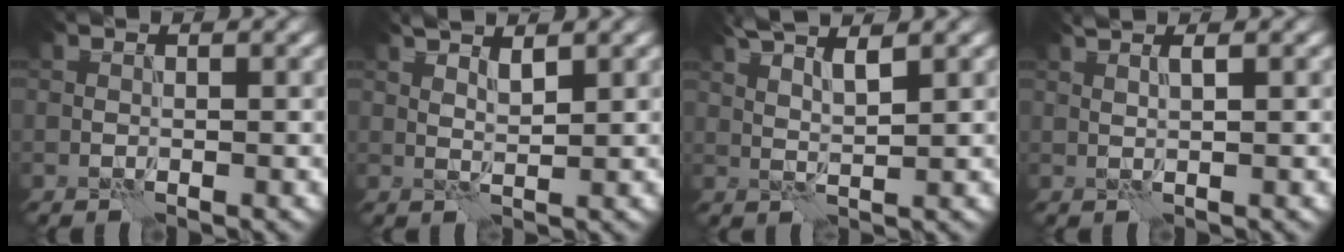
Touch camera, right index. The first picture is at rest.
{"total": 2.2, "force": [1.5, 0.4, 1.6], "torque": [-0.027, -0.002, 0.028]}
{"total": 3.8, "force": [2.4, 0.7, 2.9], "torque": [-0.055, 0.006, 0.041]}
{"total": 2.2, "force": [1.3, 0.6, 1.7], "torque": [-0.018, 0.002, 0.008]}